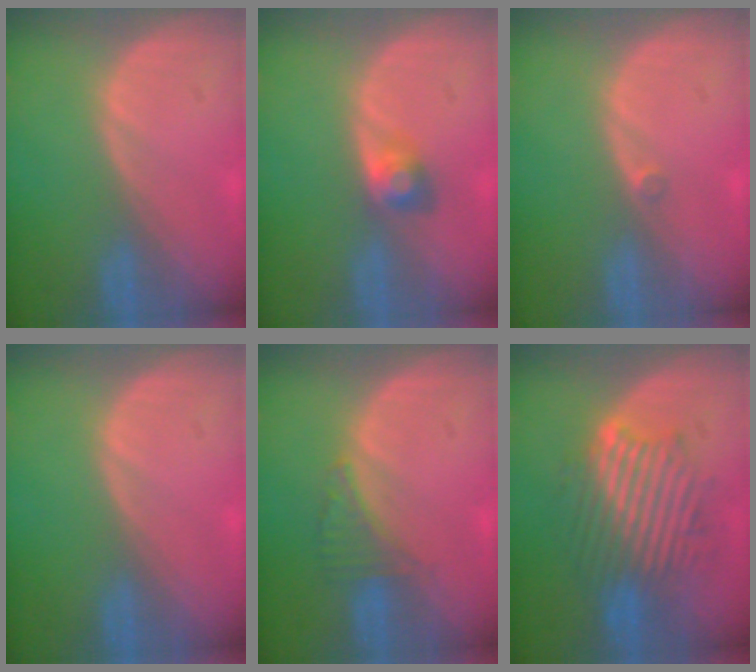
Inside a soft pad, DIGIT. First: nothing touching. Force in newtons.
{"total": 2.6, "press": 2.6, "slide": 0.1}
{"total": 0.7, "press": 0.6, "slide": 0.3}
{"total": 0.0}
{"total": 3.0, "press": 3.0, "slide": 0.2}
{"total": 9.3, "press": 9.3, "slide": 0.9}